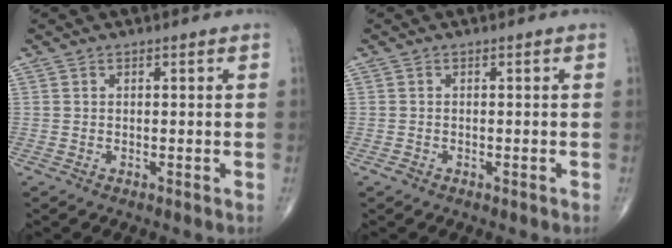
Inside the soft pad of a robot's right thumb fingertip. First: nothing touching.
{"total": 0.7, "force": [-0.4, 0.5, 0.2], "torque": [-0.006, 0.002, -0.009]}